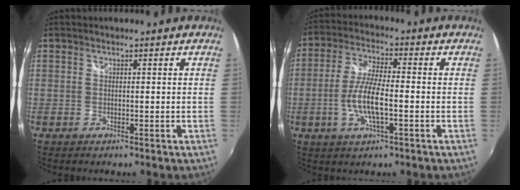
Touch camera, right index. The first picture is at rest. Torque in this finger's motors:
{"motor_torque": [0.28, -0.10, 0.25, 0.13]}